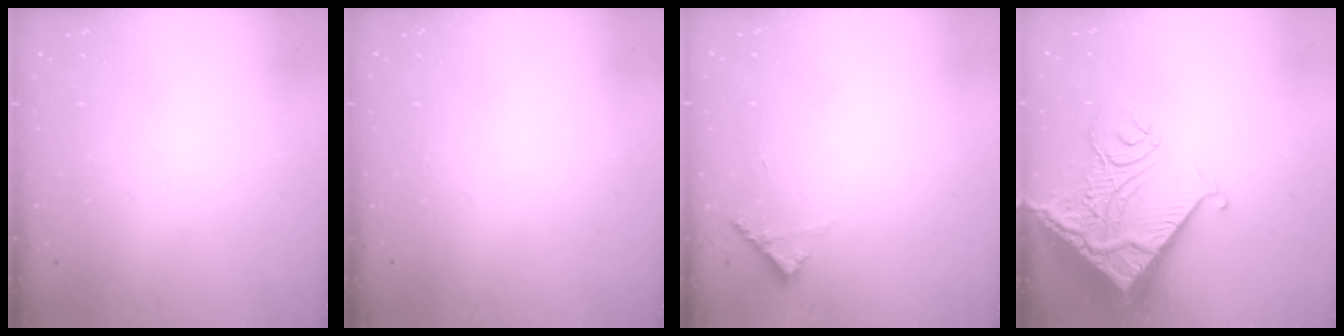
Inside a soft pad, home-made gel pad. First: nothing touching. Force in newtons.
{"total": 0.0}
{"total": 5.4, "press": 5.4, "slide": 0.4}
{"total": 19.5, "press": 19.4, "slide": 2.7}